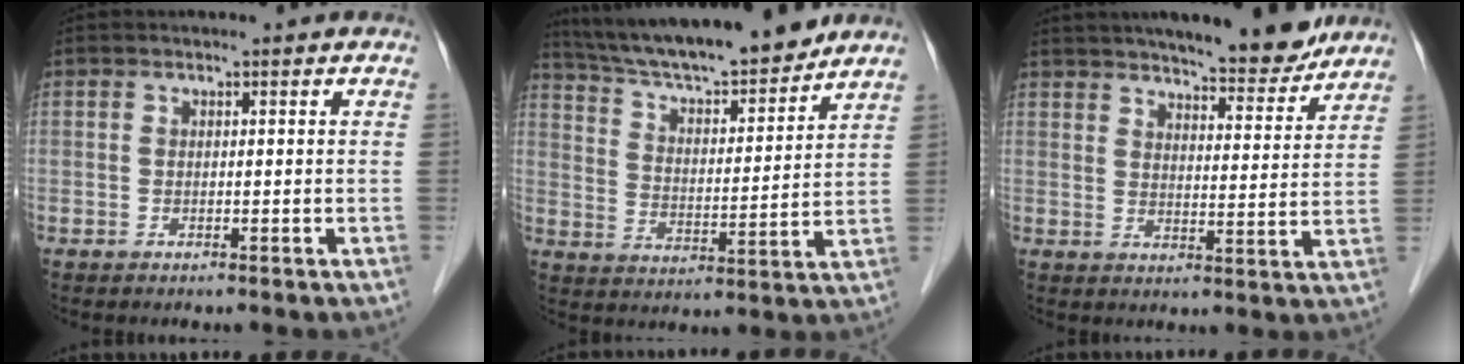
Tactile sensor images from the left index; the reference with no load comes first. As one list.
[{"total": 17.8, "force": [16.0, 2.1, 7.6], "torque": [-0.131, 0.009, 0.259]}, {"total": 12.1, "force": [10.6, 1.8, 5.6], "torque": [-0.076, -0.002, 0.143]}]